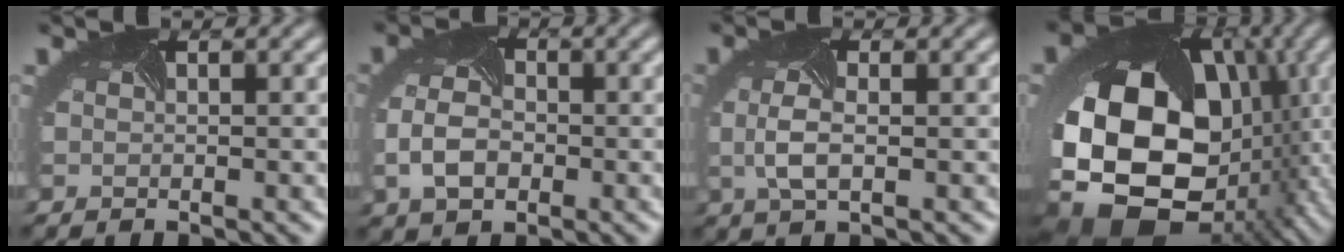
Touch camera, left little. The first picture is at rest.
{"total": 4.2, "force": [-0.9, 2.8, 3.0], "torque": [-0.073, -0.009, -0.017]}
{"total": 2.5, "force": [0.0, 0.7, 2.4], "torque": [-0.065, -0.001, -0.002]}
{"total": 19.0, "force": [-3.8, 13.8, 12.5], "torque": [-0.260, -0.034, -0.057]}